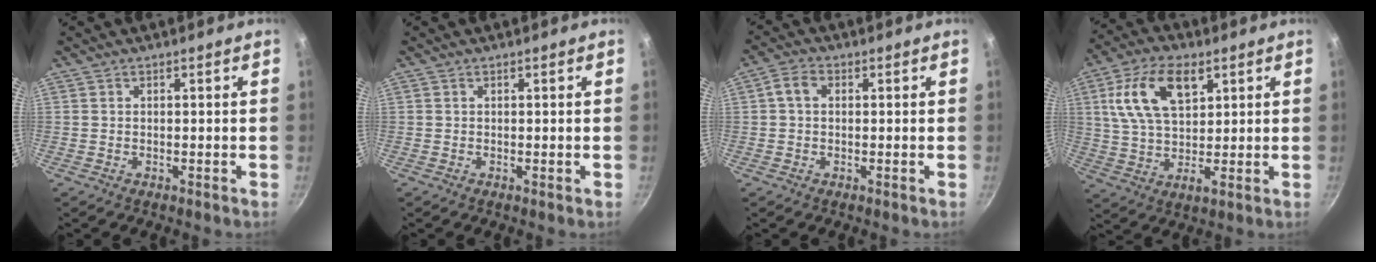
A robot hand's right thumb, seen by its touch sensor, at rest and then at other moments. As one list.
[{"total": 0.0}, {"total": 3.6, "force": [0.5, 2.5, 2.5], "torque": [-0.049, 0.013, 0.004]}, {"total": 14.1, "force": [5.2, 7.9, 10.5], "torque": [-0.175, -0.005, 0.092]}]